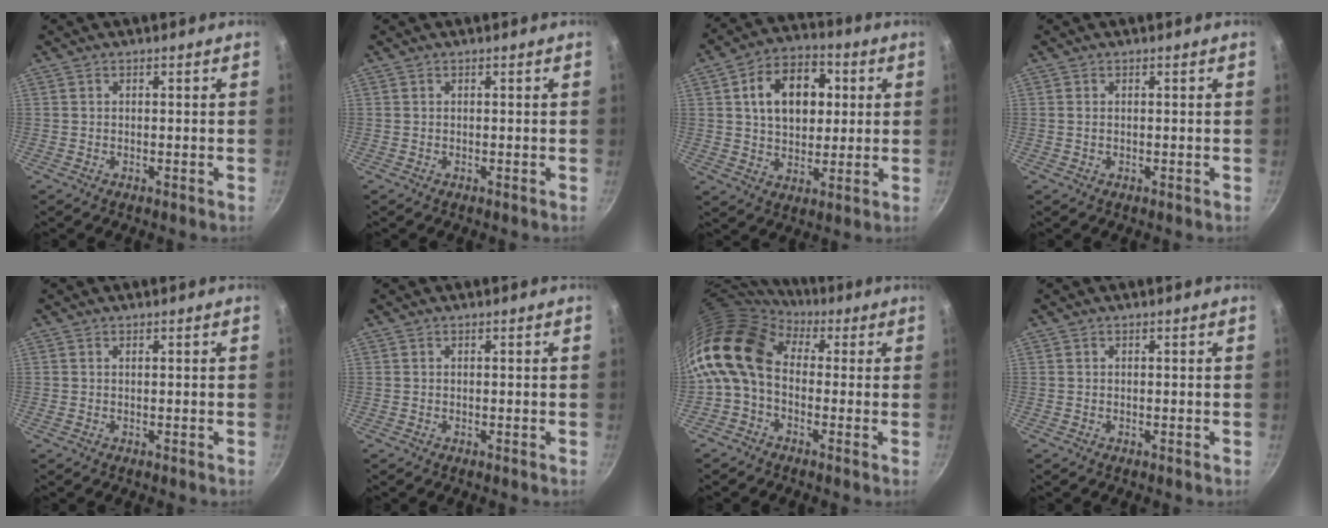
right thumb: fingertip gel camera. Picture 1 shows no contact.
{"total": 0.0}
{"total": 14.4, "force": [3.4, 9.9, 9.9], "torque": [-0.128, 0.012, 0.046]}
{"total": 0.6, "force": [0.1, 0.4, 0.5], "torque": [-0.009, 0.001, 0.001]}
{"total": 0.0}
{"total": 0.0}
{"total": 14.7, "force": [1.2, 10.5, 10.2], "torque": [-0.199, 0.027, -0.003]}
{"total": 0.0}